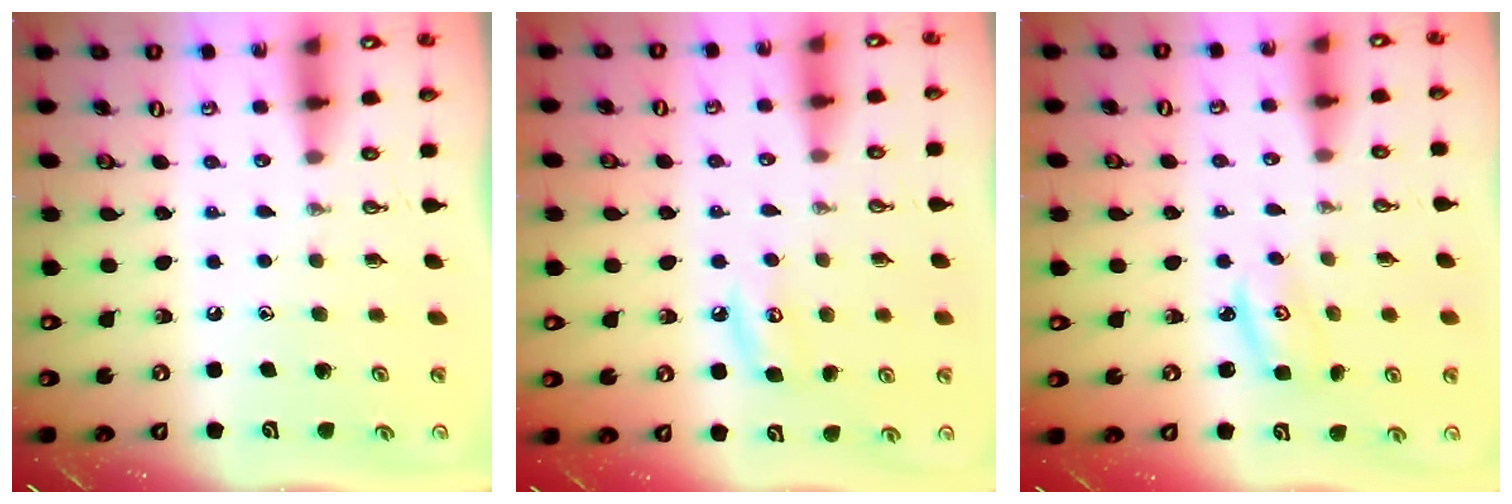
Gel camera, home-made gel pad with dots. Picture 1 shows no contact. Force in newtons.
{"total": 6.6, "press": 6.6, "slide": 0.7}
{"total": 2.4, "press": 2.4, "slide": 0.2}